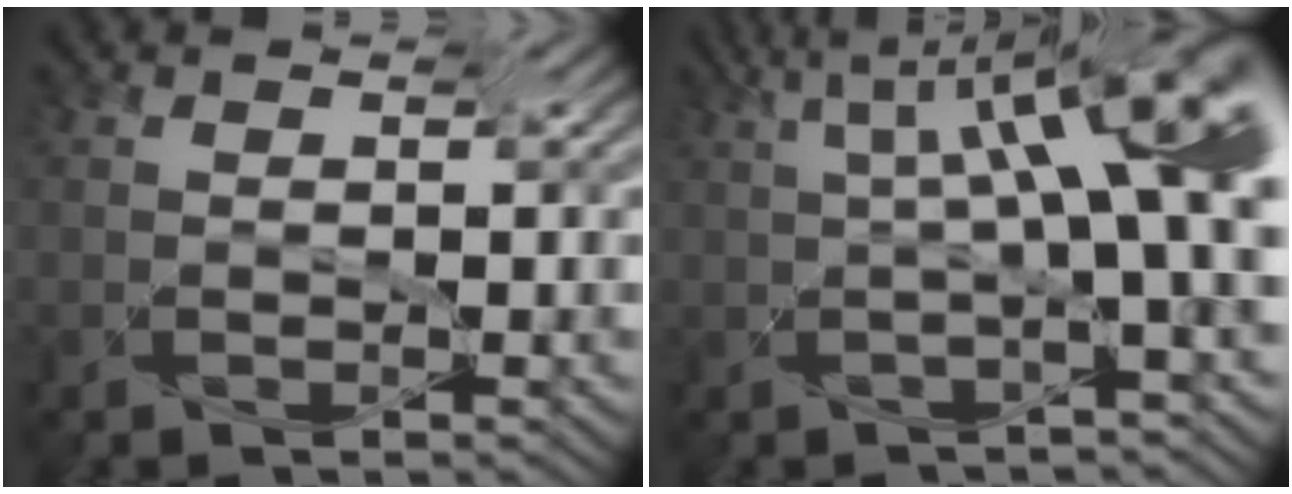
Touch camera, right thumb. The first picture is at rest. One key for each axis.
{"total": 12.3, "fx": 2.4, "fy": 3.1, "fz": 11.6, "tx": -0.157, "ty": 0.042, "tz": 0.034}